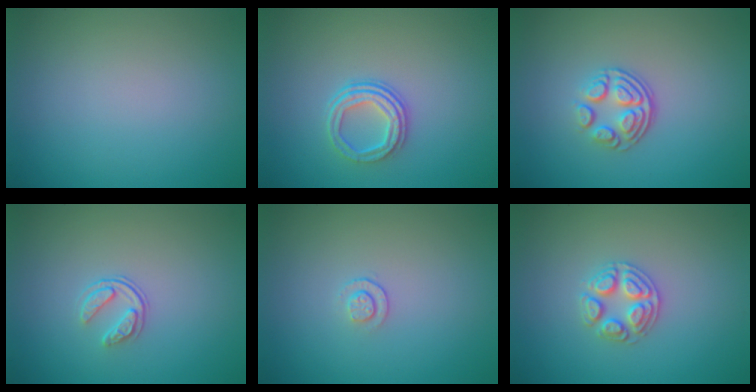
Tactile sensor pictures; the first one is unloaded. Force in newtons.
{"total": 3.2, "press": 2.5, "slide": 2.0}
{"total": 3.6, "press": 2.5, "slide": 2.6}
{"total": 1.7, "press": 1.1, "slide": 1.3}
{"total": 0.9, "press": 0.6, "slide": 0.7}
{"total": 2.6, "press": 2.5, "slide": 0.5}